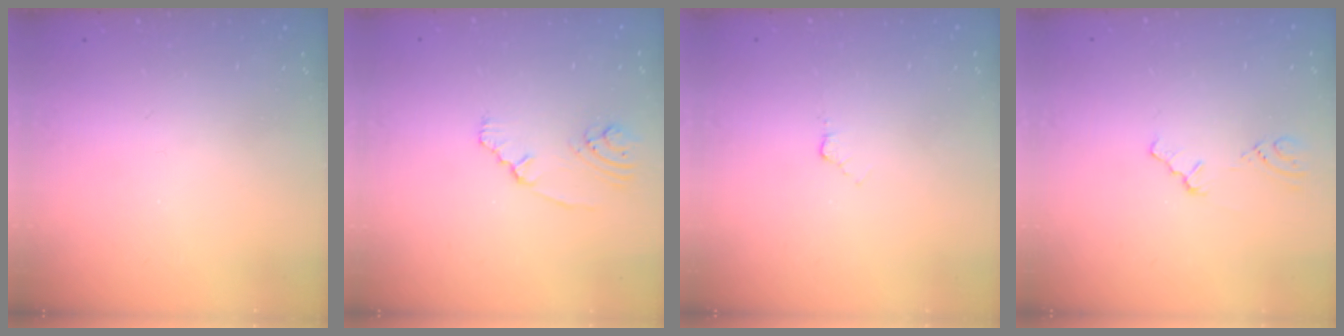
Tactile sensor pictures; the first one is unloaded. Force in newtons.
{"total": 2.2, "press": 2.1, "slide": 0.6}
{"total": 3.4, "press": 3.4, "slide": 0.5}
{"total": 1.0, "press": 0.9, "slide": 0.2}